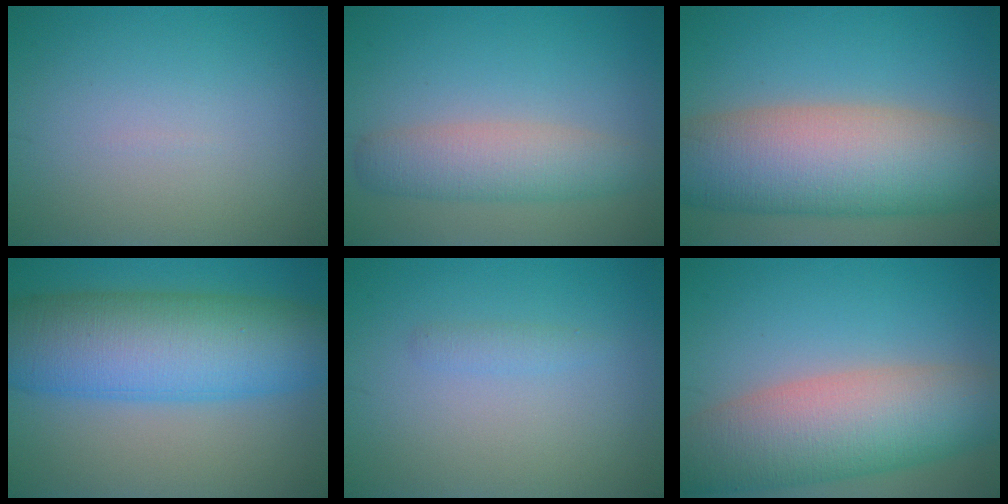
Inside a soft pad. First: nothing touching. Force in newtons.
{"total": 4.2, "press": 4.2, "slide": 0.1}
{"total": 12.8, "press": 12.8, "slide": 0.5}
{"total": 12.2, "press": 12.2, "slide": 0.1}
{"total": 0.9, "press": 0.9, "slide": 0.0}
{"total": 10.4, "press": 10.4, "slide": 0.5}